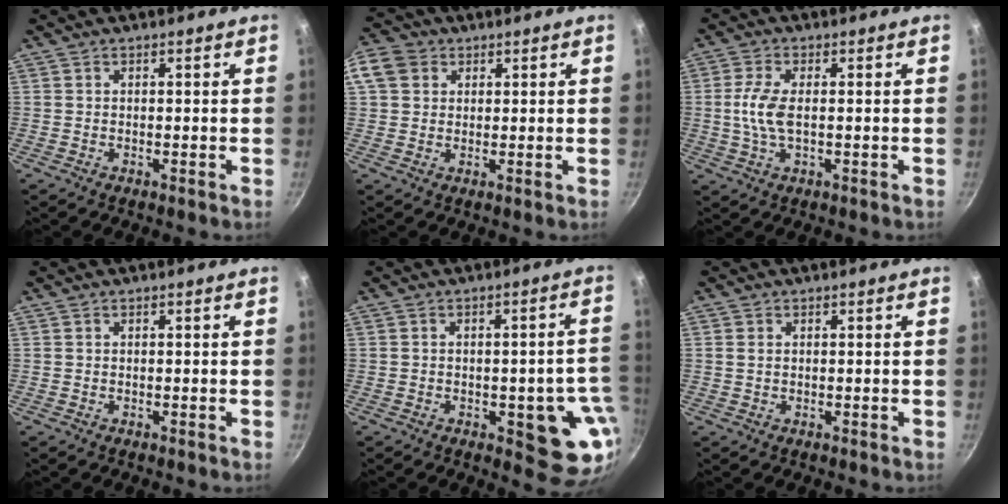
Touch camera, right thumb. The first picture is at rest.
{"total": 9.0, "force": [3.0, 7.3, 4.4], "torque": [-0.087, 0.012, 0.045]}
{"total": 6.0, "force": [-0.1, 2.5, 5.5], "torque": [-0.126, 0.002, -0.005]}
{"total": 0.0}
{"total": 12.3, "force": [-3.1, 5.6, 10.6], "torque": [-0.066, 0.008, -0.035]}
{"total": 0.8, "force": [0.1, 0.6, 0.5], "torque": [-0.010, 0.002, 0.002]}